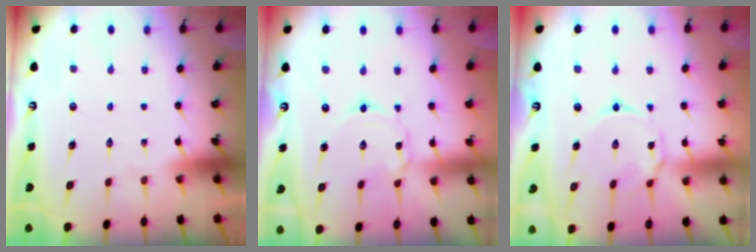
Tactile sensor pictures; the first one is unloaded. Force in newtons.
{"total": 2.0, "press": 2.0, "slide": 0.2}
{"total": 6.1, "press": 6.1, "slide": 0.4}